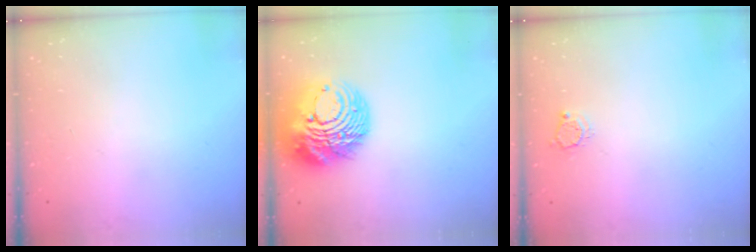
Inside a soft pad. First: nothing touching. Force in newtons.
{"total": 17.8, "press": 17.7, "slide": 2.0}
{"total": 4.2, "press": 4.2, "slide": 0.0}